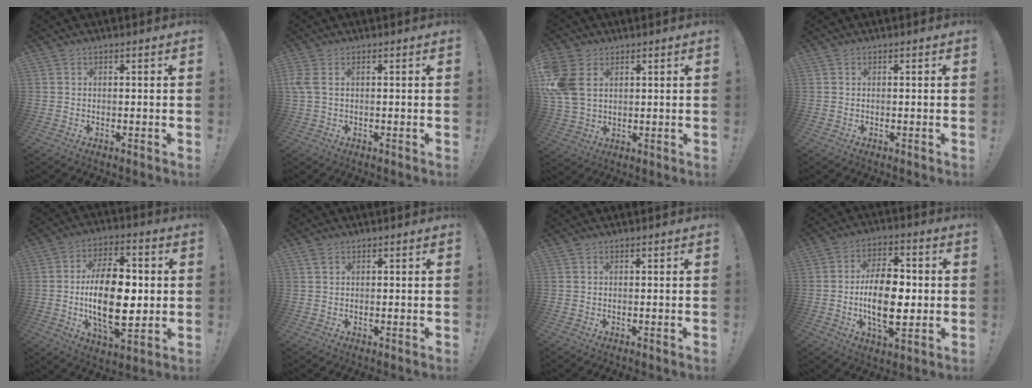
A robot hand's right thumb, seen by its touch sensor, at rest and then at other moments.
{"total": 2.7, "force": [0.6, 0.9, 2.5], "torque": [-0.060, -0.002, 0.012]}
{"total": 11.9, "force": [3.3, 8.5, 7.7], "torque": [-0.166, -0.005, 0.068]}
{"total": 0.0}
{"total": 21.0, "force": [-0.6, 11.2, 17.8], "torque": [-0.316, -0.004, -0.015]}
{"total": 1.3, "force": [0.9, 0.8, 0.5], "torque": [-0.004, 0.001, 0.015]}
{"total": 0.0}
{"total": 16.5, "force": [-1.7, 8.9, 13.8], "torque": [-0.244, 0.001, -0.036]}